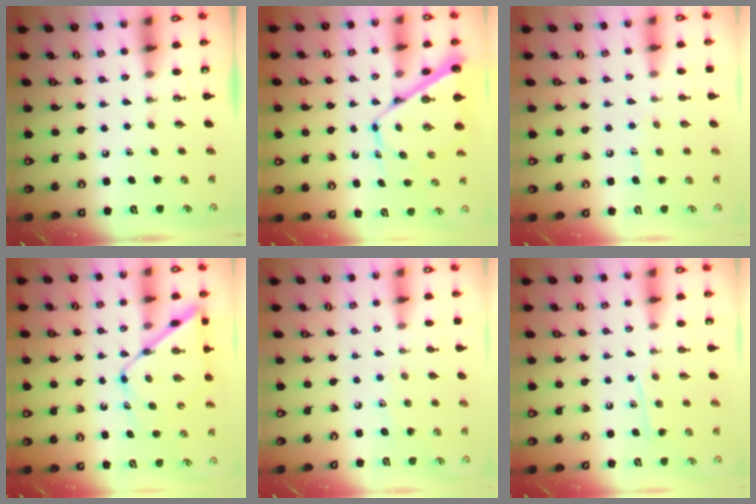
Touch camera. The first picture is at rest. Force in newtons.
{"total": 11.7, "press": 11.6, "slide": 1.0}
{"total": 6.1, "press": 6.1, "slide": 0.3}
{"total": 12.2, "press": 12.2, "slide": 1.0}
{"total": 5.4, "press": 5.4, "slide": 0.4}
{"total": 7.9, "press": 7.9, "slide": 0.6}